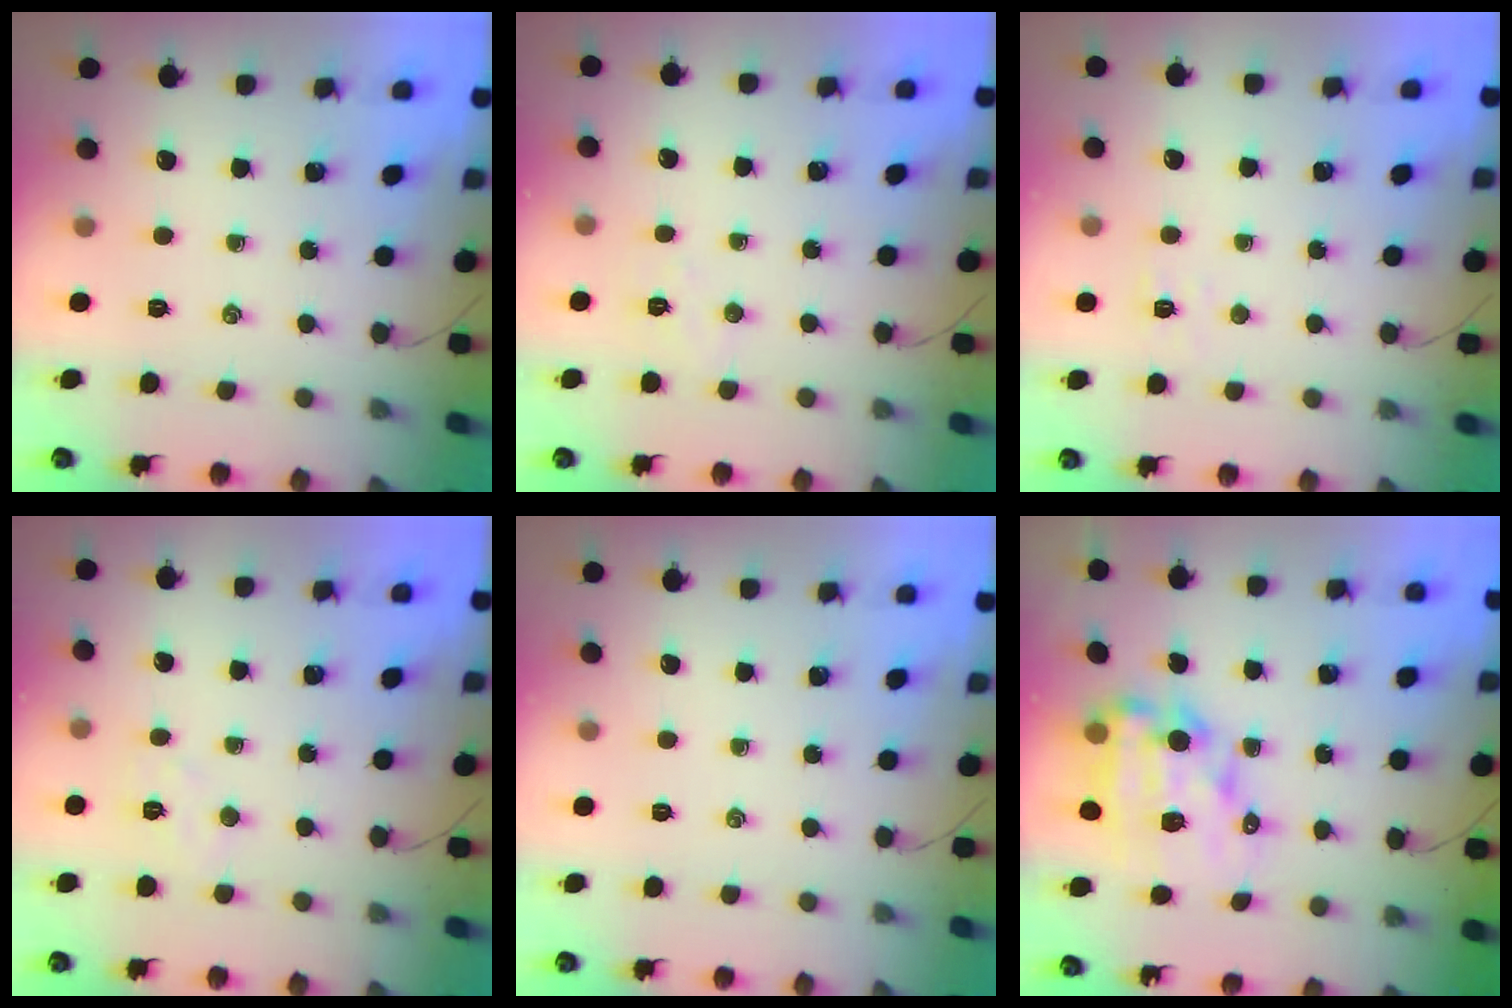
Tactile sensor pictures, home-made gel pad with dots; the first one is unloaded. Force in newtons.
{"total": 3.9, "press": 3.8, "slide": 0.8}
{"total": 2.8, "press": 2.7, "slide": 0.8}
{"total": 4.7, "press": 4.6, "slide": 1.1}
{"total": 0.0}
{"total": 12.5, "press": 12.1, "slide": 3.2}